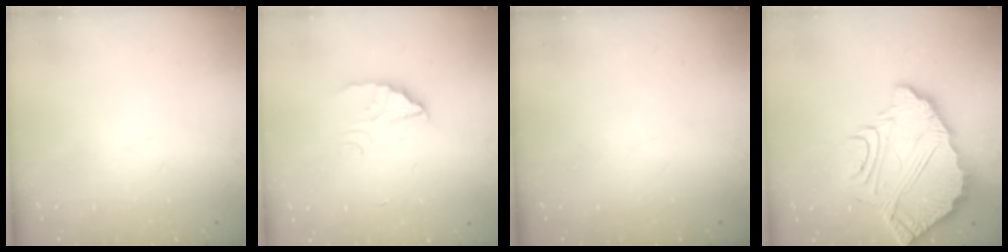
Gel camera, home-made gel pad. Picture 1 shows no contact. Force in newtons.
{"total": 2.6, "press": 2.6, "slide": 0.1}
{"total": 0.0}
{"total": 13.2, "press": 13.1, "slide": 0.9}